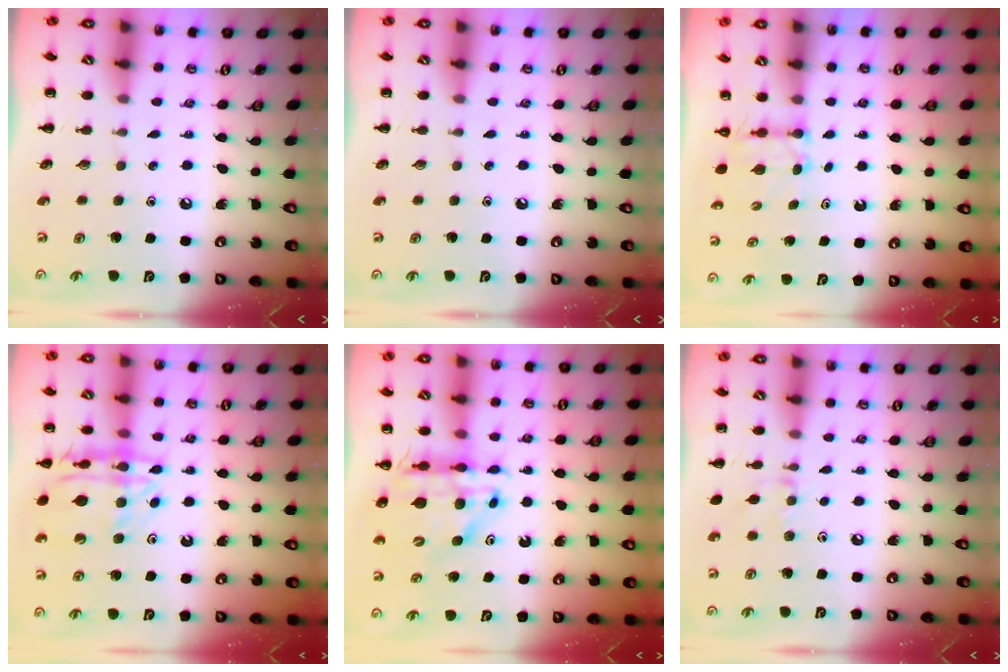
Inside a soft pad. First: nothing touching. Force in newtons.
{"total": 0.0}
{"total": 2.8, "press": 2.6, "slide": 1.1}
{"total": 16.3, "press": 16.1, "slide": 2.3}
{"total": 12.3, "press": 11.7, "slide": 3.7}
{"total": 7.0, "press": 6.9, "slide": 1.3}